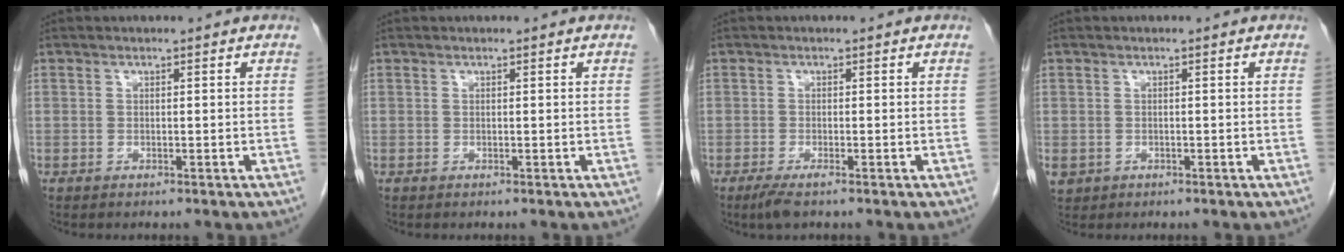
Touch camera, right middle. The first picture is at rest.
{"total": 0.0}
{"total": 2.5, "force": [-1.7, 0.2, 1.8], "torque": [-0.038, -0.007, -0.033]}
{"total": 2.3, "force": [-0.9, 2.0, 0.7], "torque": [-0.014, 0.000, -0.007]}